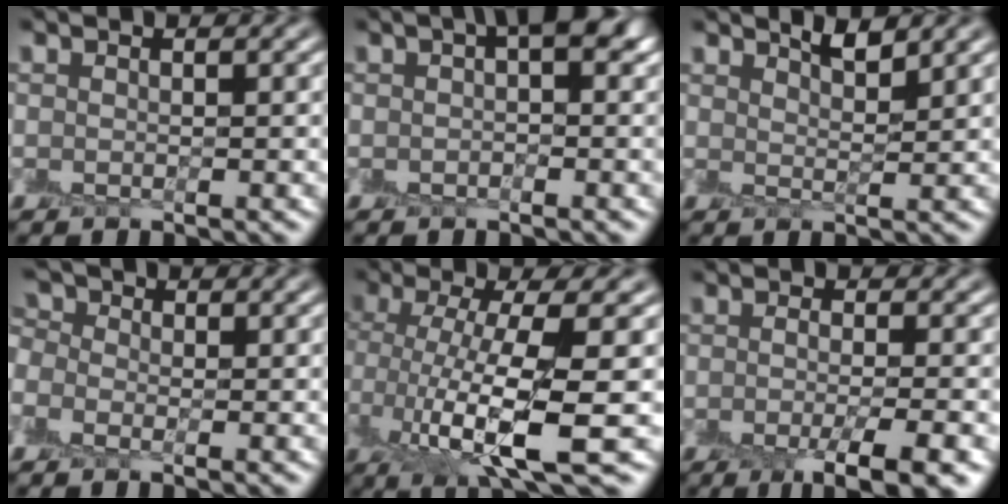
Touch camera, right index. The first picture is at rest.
{"total": 4.9, "force": [1.7, 2.3, 3.9], "torque": [-0.040, 0.014, 0.016]}
{"total": 2.1, "force": [1.8, 0.1, 1.0], "torque": [-0.011, 0.000, 0.026]}
{"total": 3.1, "force": [-0.2, 2.5, 1.8], "torque": [-0.042, 0.012, -0.016]}
{"total": 7.8, "force": [-1.0, 1.8, 7.5], "torque": [-0.150, -0.014, -0.015]}
{"total": 5.8, "force": [-3.0, 1.4, 4.8], "torque": [-0.067, -0.012, -0.043]}